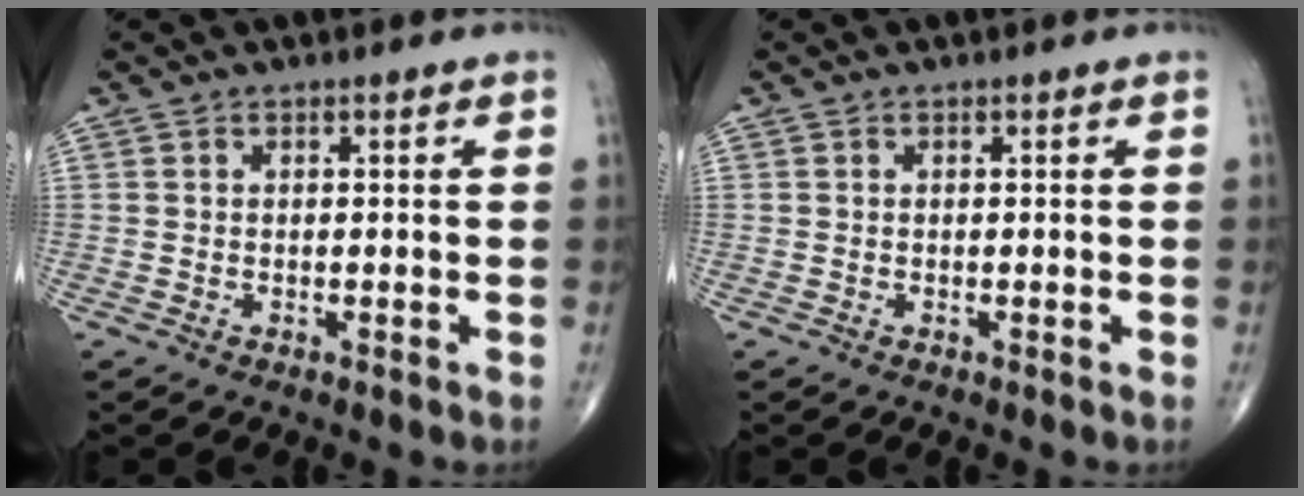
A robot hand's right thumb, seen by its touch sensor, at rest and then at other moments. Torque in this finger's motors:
{"motor_torque": [0.04, 0.04, -0.05, -0.04, 0.01]}